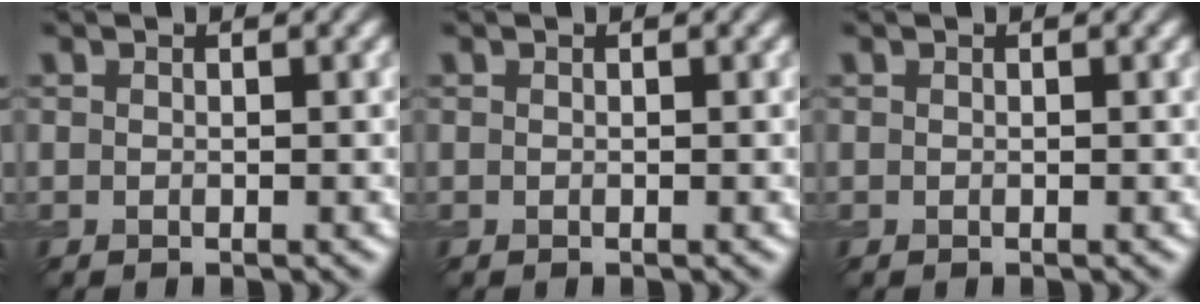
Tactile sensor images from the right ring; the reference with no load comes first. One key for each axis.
{"total": 0.0}
{"total": 0.0}